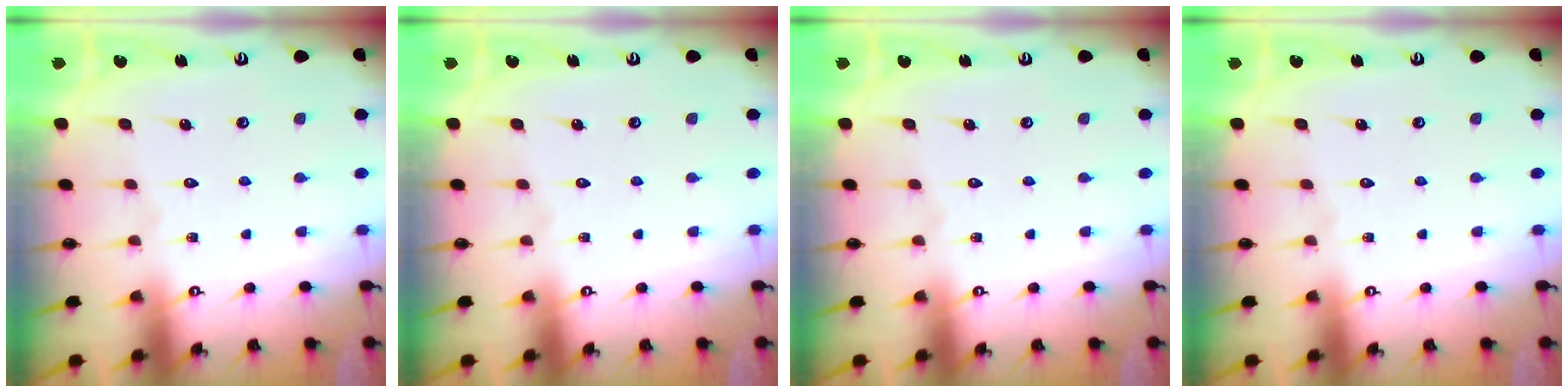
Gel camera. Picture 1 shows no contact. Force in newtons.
{"total": 0.0}
{"total": 0.0}
{"total": 0.0}